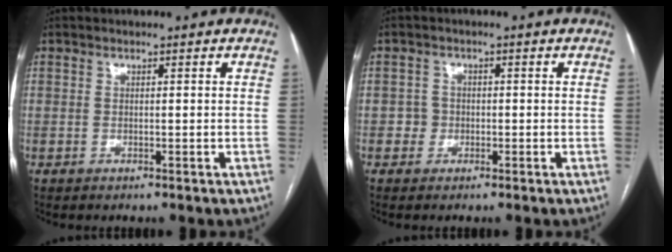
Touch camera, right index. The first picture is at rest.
{"total": 1.7, "force": [-0.7, 1.6, 0.1], "torque": [0.008, 0.010, -0.017]}